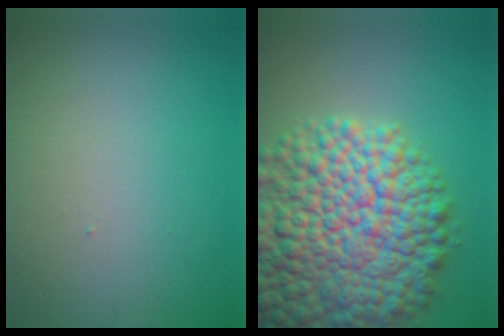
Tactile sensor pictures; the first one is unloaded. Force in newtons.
{"total": 13.4, "press": 13.4, "slide": 0.6}